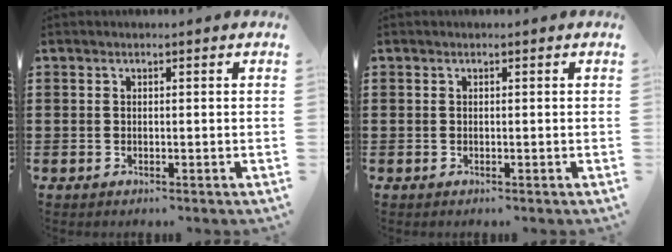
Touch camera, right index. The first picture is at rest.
{"total": 0.0}